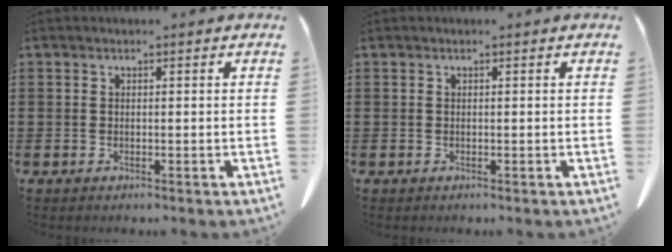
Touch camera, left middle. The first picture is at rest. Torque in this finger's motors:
{"motor_torque": [-0.12, -0.08, 0.05, 0.02]}